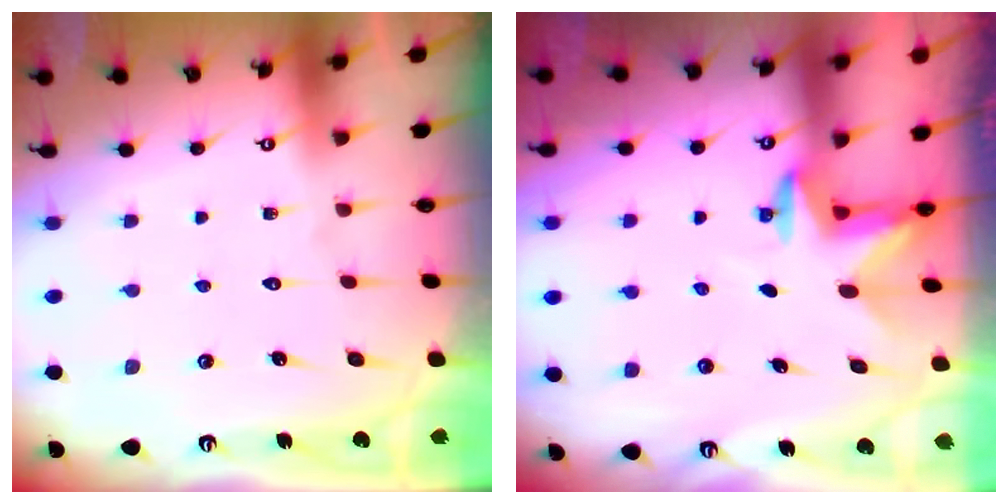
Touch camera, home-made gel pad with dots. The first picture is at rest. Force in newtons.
{"total": 2.9, "press": 2.8, "slide": 0.7}